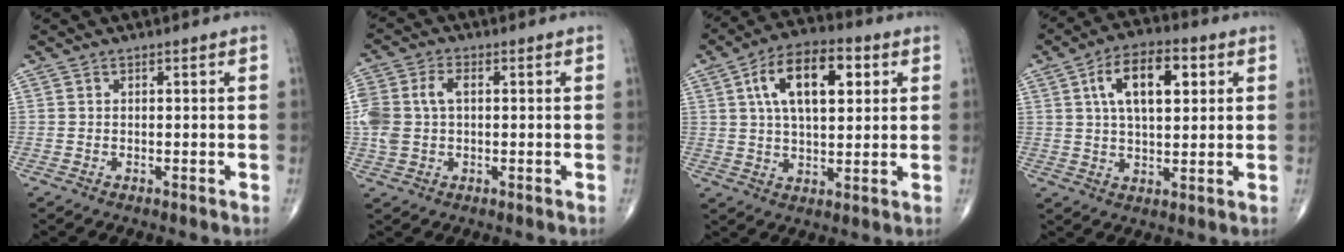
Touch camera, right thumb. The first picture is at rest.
{"total": 8.9, "force": [0.8, 5.8, 6.7], "torque": [-0.168, 0.022, 0.019]}
{"total": 14.7, "force": [4.5, 7.4, 11.9], "torque": [-0.184, 0.004, 0.072]}
{"total": 12.4, "force": [3.8, 6.2, 10.1], "torque": [-0.154, 0.002, 0.060]}